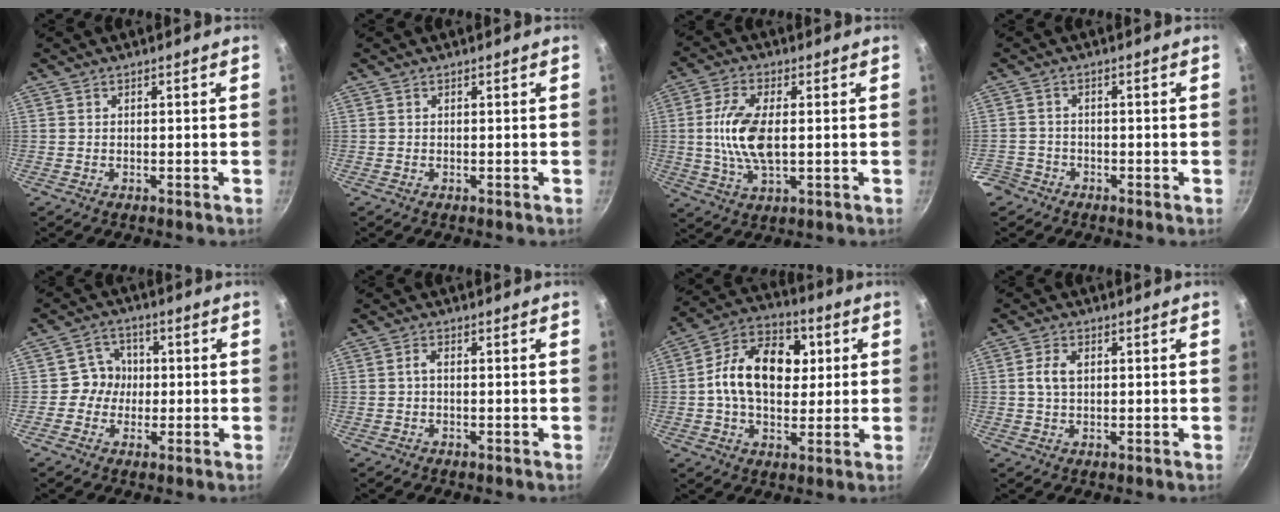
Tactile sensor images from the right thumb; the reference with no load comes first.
{"total": 0.0}
{"total": 11.0, "force": [0.3, 5.0, 9.8], "torque": [-0.206, -0.003, 0.008]}
{"total": 3.3, "force": [-2.4, 2.2, 0.2], "torque": [0.009, 0.011, -0.050]}
{"total": 5.6, "force": [-0.4, 5.3, 1.9], "torque": [0.007, 0.015, -0.018]}
{"total": 1.2, "force": [-0.1, 0.6, 1.0], "torque": [-0.017, 0.002, -0.004]}
{"total": 16.4, "force": [2.0, 11.1, 12.0], "torque": [-0.171, 0.019, 0.023]}
{"total": 3.8, "force": [0.6, 2.4, 2.9], "torque": [-0.061, 0.004, 0.011]}